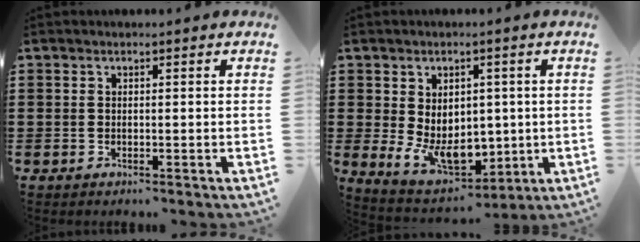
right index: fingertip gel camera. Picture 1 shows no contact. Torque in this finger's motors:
{"motor_torque": [2.08, 0.06, 0.77, 0.21]}